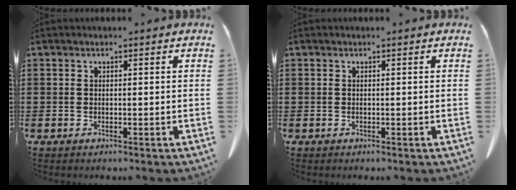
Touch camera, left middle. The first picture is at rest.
{"total": 0.0}